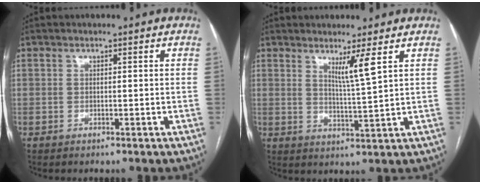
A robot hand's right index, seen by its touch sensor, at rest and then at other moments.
{"total": 4.3, "force": [2.3, -1.2, 3.4], "torque": [-0.062, -0.021, 0.045]}